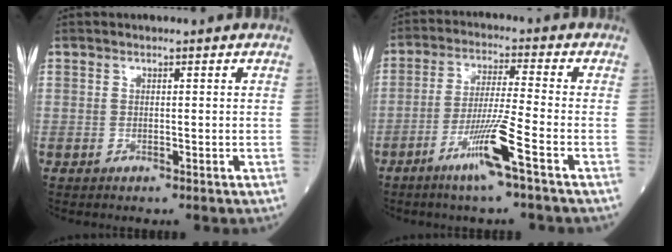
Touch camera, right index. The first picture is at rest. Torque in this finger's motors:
{"motor_torque": [1.19, -0.40, 0.54, 0.16]}